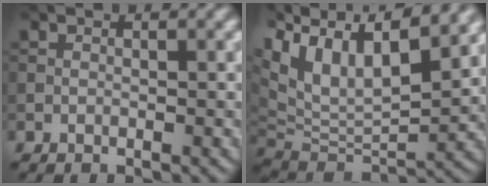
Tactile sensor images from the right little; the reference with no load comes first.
{"total": 13.3, "force": [6.6, 6.2, 9.8], "torque": [-0.199, 0.031, 0.115]}